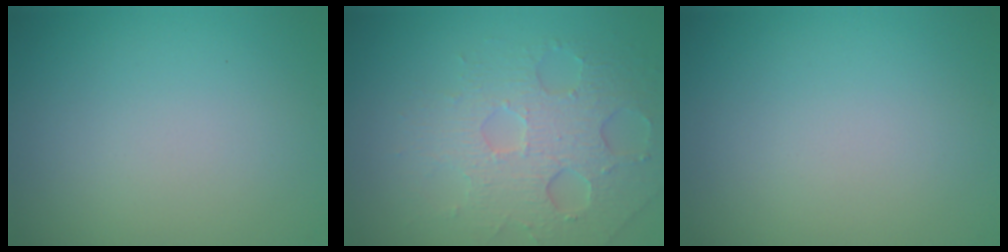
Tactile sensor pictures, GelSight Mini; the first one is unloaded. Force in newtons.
{"total": 4.7, "press": 4.0, "slide": 2.5}
{"total": 0.0}